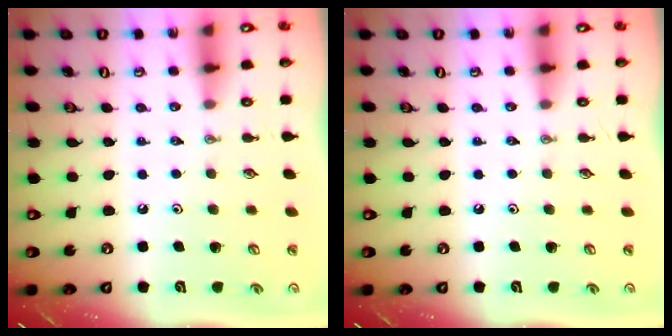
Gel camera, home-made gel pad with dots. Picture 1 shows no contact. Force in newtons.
{"total": 0.0}